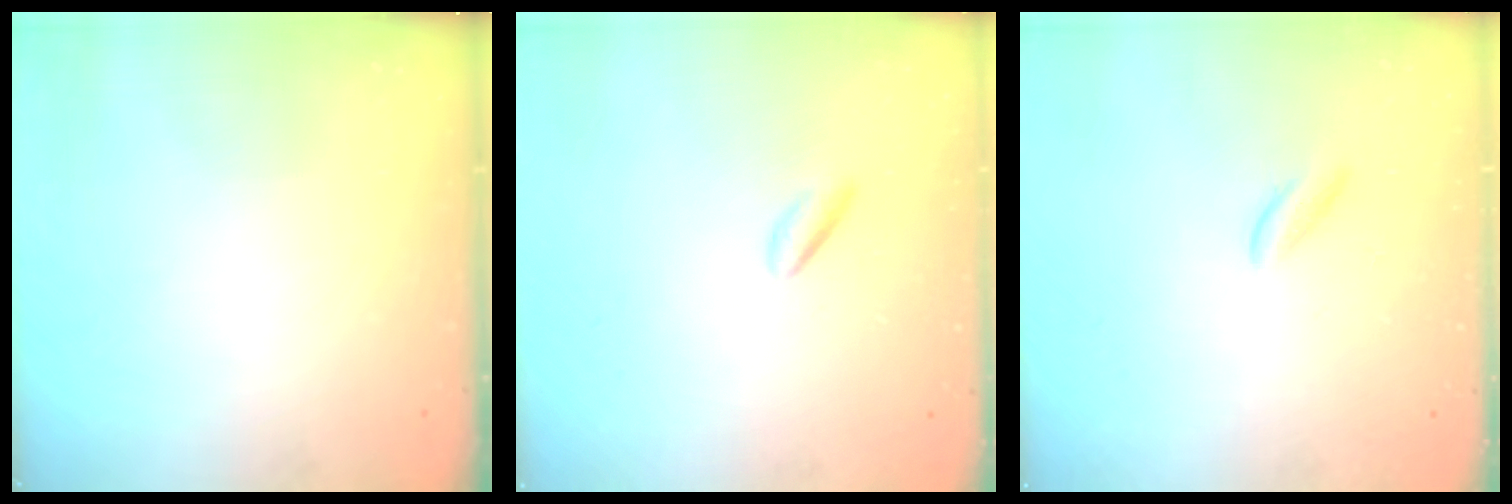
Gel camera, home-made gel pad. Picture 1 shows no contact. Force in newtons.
{"total": 1.9, "press": 1.7, "slide": 0.7}
{"total": 1.4, "press": 1.3, "slide": 0.3}